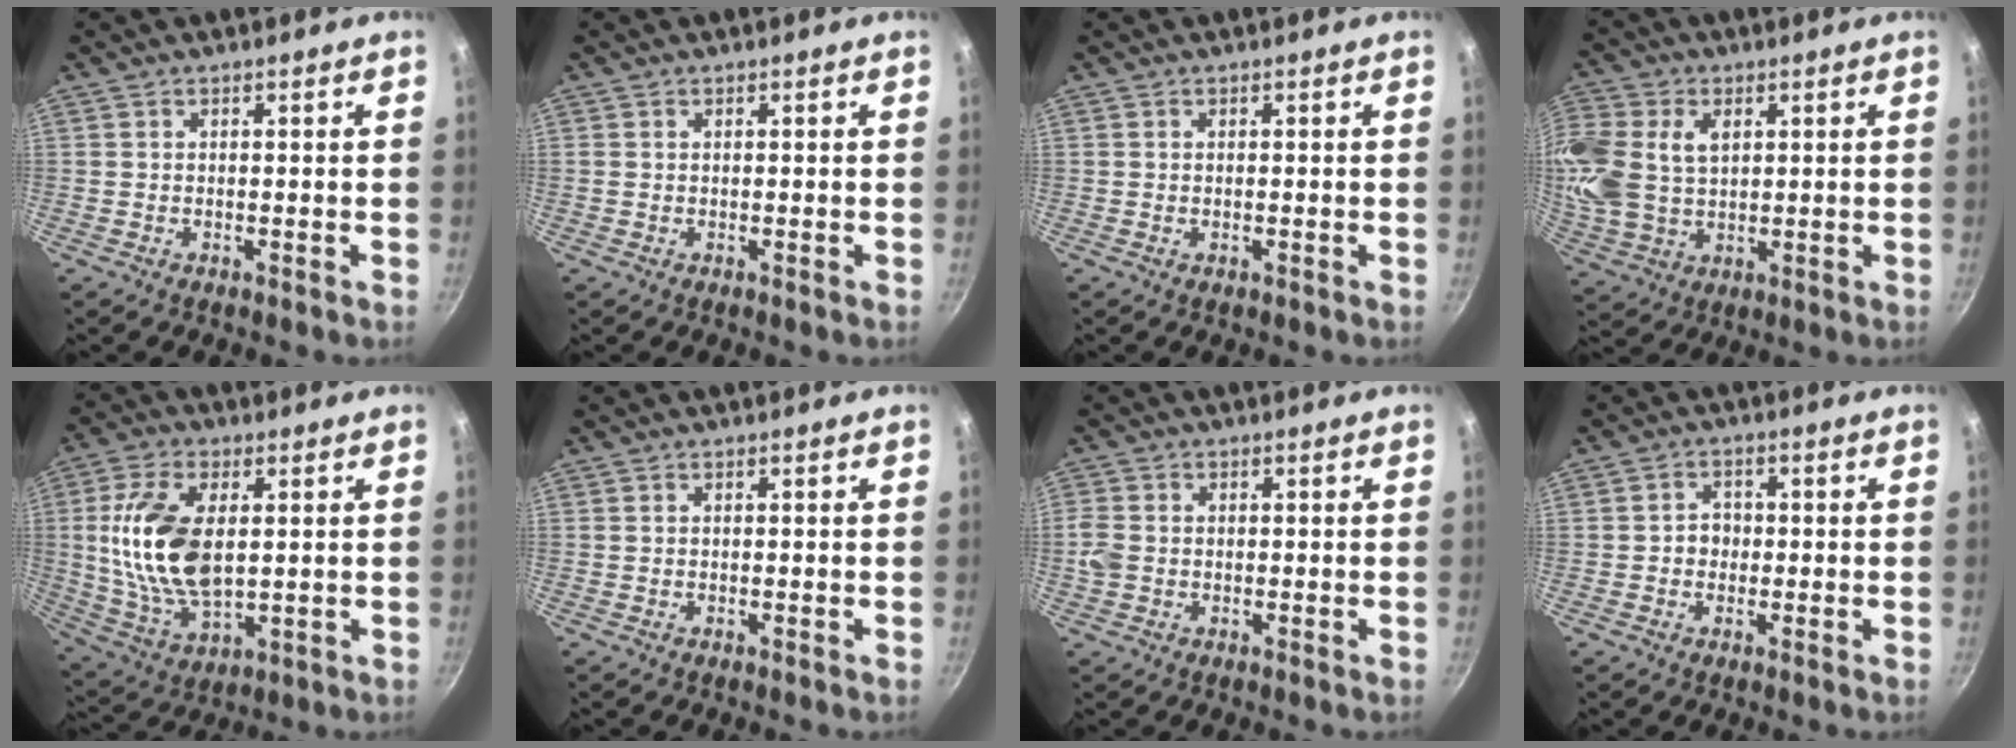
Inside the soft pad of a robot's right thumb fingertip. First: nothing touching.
{"total": 0.0}
{"total": 0.0}
{"total": 14.5, "force": [3.1, 10.4, 9.6], "torque": [-0.222, 0.000, 0.060]}
{"total": 16.3, "force": [2.1, 8.8, 13.6], "torque": [-0.254, -0.007, 0.047]}
{"total": 0.0}
{"total": 3.5, "force": [-0.5, 2.8, 2.0], "torque": [-0.039, 0.007, -0.011]}
{"total": 3.1, "force": [-0.4, 2.8, 1.4], "torque": [0.000, 0.010, -0.009]}